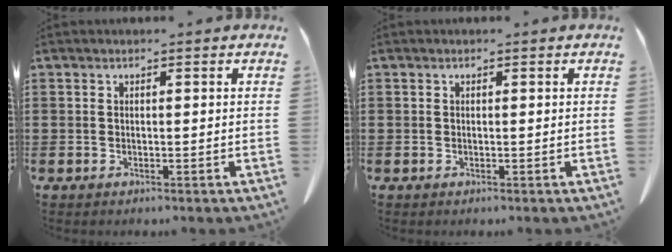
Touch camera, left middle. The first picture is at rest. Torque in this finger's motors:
{"motor_torque": [-0.49, 0.64, -0.03, -0.01]}